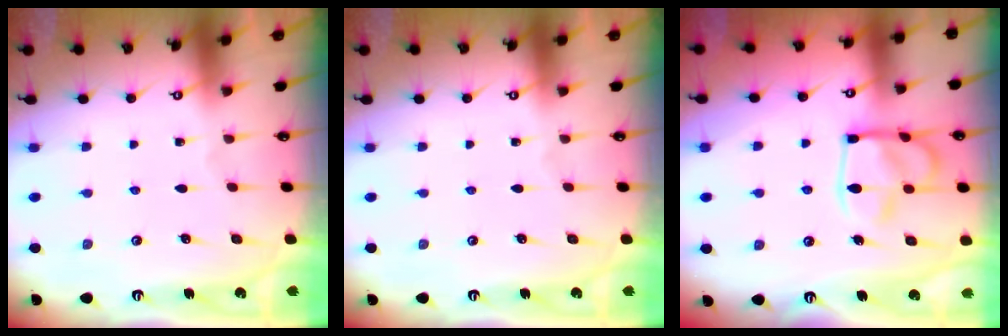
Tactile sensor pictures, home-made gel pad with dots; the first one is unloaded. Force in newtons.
{"total": 0.0}
{"total": 16.1, "press": 16.0, "slide": 1.7}